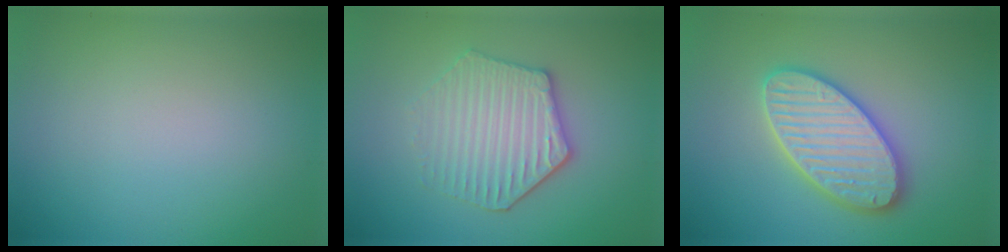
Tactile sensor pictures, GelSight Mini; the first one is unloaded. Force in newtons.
{"total": 4.2, "press": 3.9, "slide": 1.5}
{"total": 5.6, "press": 5.5, "slide": 0.6}